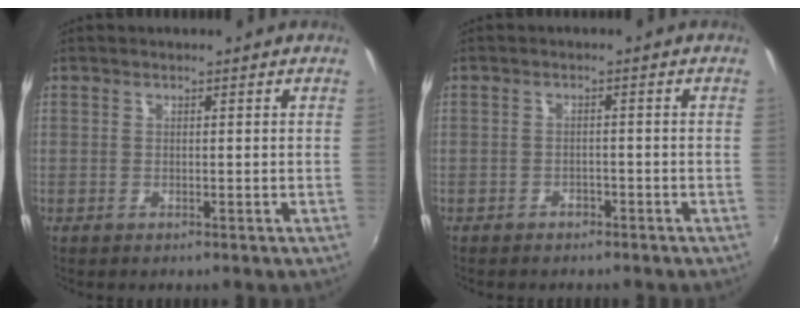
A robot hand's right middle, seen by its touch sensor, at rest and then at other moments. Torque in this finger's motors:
{"motor_torque": [1.07, -1.07, 0.08, 0.04]}